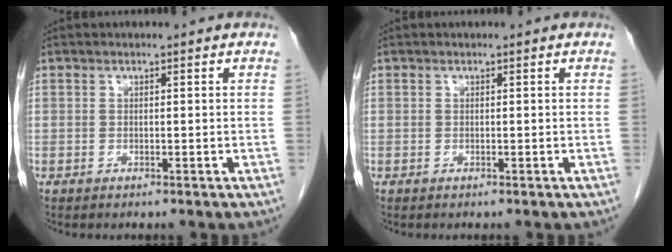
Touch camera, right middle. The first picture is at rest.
{"total": 0.0}